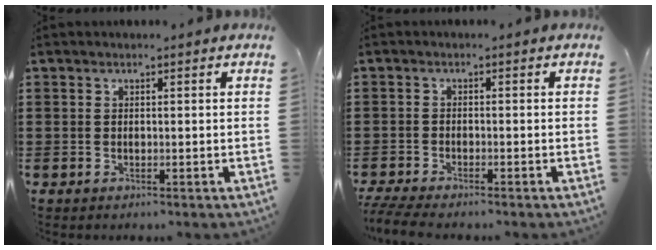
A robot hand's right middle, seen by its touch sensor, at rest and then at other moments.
{"total": 2.6, "force": [-2.4, 0.1, 0.9], "torque": [-0.030, -0.005, -0.053]}